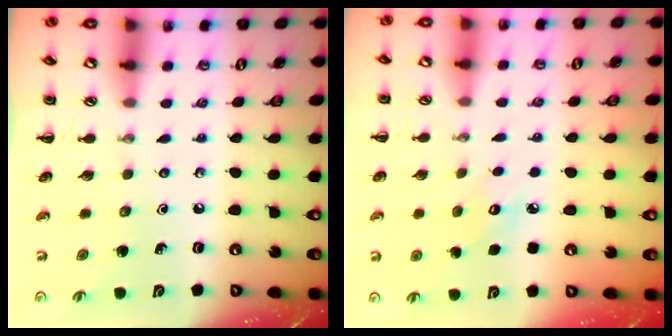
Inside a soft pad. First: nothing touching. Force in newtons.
{"total": 6.5, "press": 6.4, "slide": 1.4}